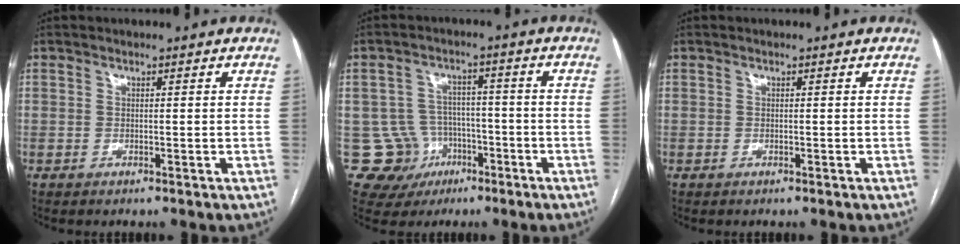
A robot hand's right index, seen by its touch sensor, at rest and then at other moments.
{"total": 9.1, "force": [-3.5, 8.4, 0.6], "torque": [-0.016, 0.020, -0.041]}
{"total": 0.0}